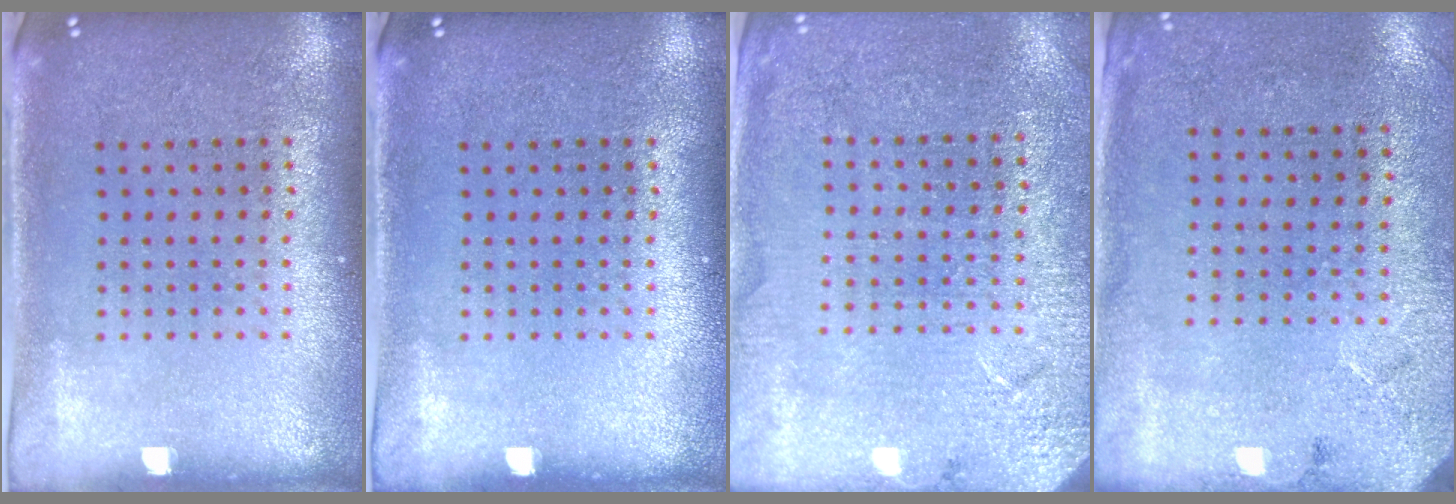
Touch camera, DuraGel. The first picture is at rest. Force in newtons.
{"total": 0.0}
{"total": 2.8, "press": 2.8, "slide": 0.1}
{"total": 2.7, "press": 2.2, "slide": 1.6}